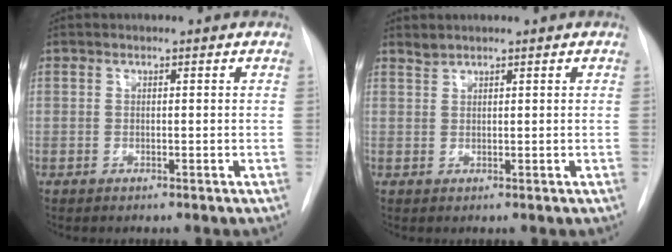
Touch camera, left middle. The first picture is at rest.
{"total": 0.9, "force": [0.9, 0.0, 0.0], "torque": [-0.003, 0.002, 0.021]}